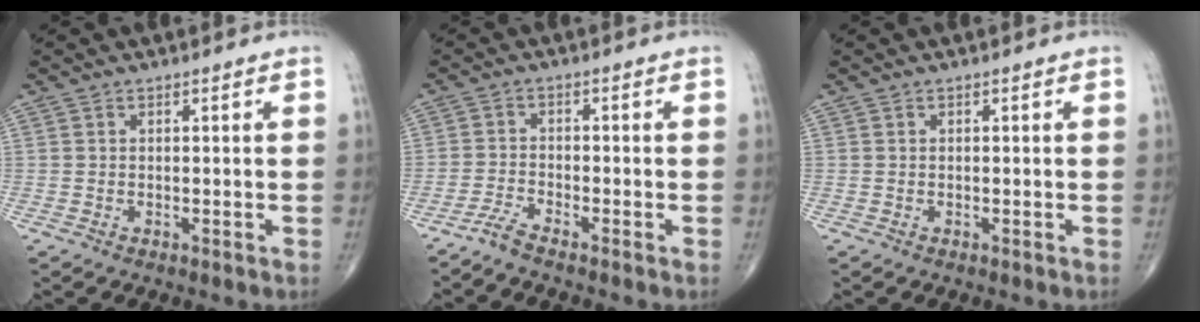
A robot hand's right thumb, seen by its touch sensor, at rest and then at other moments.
{"total": 2.5, "force": [-2.3, -0.2, 0.9], "torque": [-0.029, 0.002, -0.054]}
{"total": 0.0}